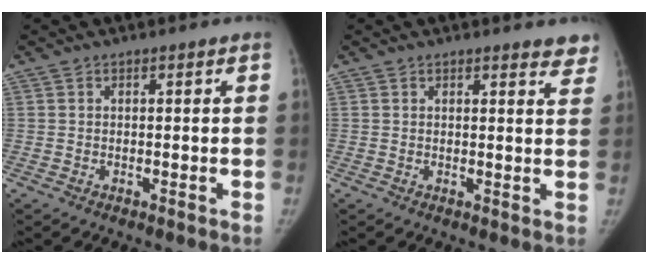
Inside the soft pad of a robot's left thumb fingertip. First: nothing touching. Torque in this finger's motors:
{"motor_torque": [-0.03, -0.05, 0.47, 0.01, 0.02]}